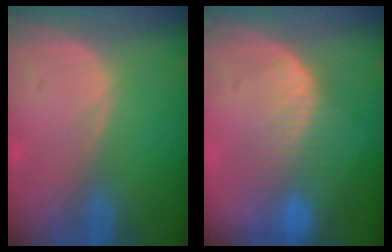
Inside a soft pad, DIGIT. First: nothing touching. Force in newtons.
{"total": 8.6, "press": 7.3, "slide": 4.6}